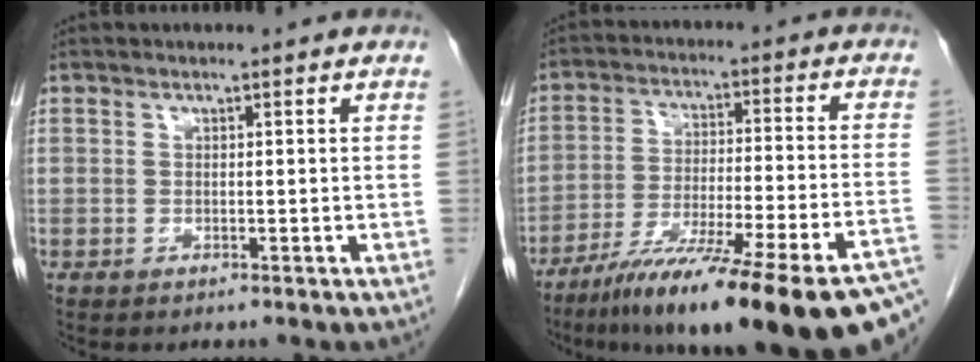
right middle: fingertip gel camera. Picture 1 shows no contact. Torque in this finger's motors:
{"motor_torque": [1.08, -1.05, 0.85, 0.21]}